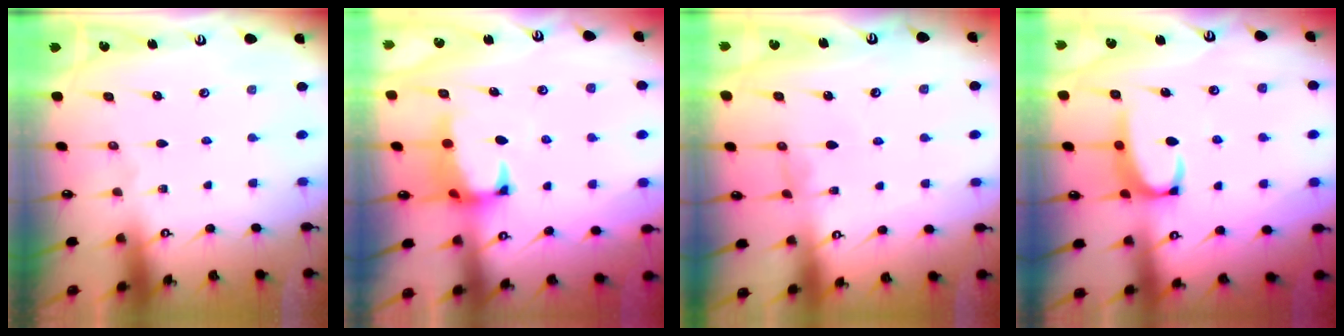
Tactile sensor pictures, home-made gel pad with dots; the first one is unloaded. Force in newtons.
{"total": 1.0, "press": 0.2, "slide": 1.0}
{"total": 0.8, "press": 0.8, "slide": 0.3}
{"total": 3.0, "press": 2.8, "slide": 1.0}